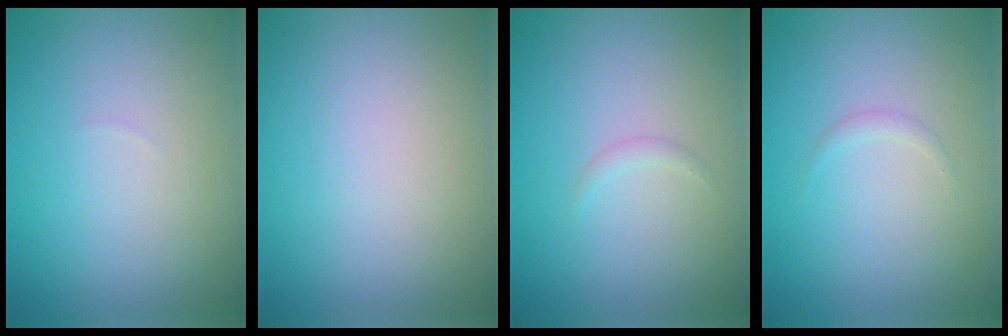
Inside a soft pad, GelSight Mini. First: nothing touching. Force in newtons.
{"total": 0.0}
{"total": 0.6, "press": 0.6, "slide": 0.0}
{"total": 0.5, "press": 0.5, "slide": 0.0}